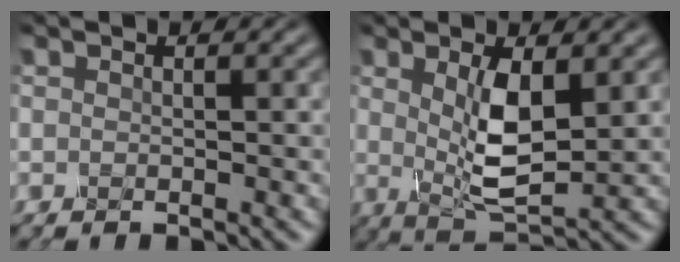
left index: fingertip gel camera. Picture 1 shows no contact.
{"total": 5.0, "force": [1.0, 1.7, 4.6], "torque": [-0.093, -0.004, 0.021]}